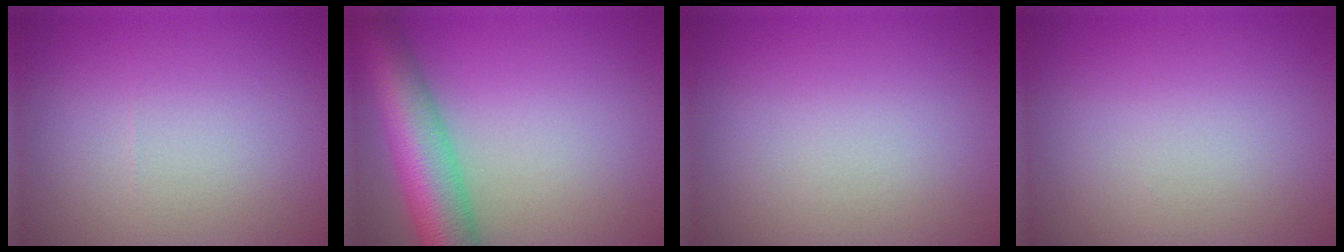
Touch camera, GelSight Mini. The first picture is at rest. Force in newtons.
{"total": 9.6, "press": 9.6, "slide": 0.3}
{"total": 0.0}
{"total": 0.0}